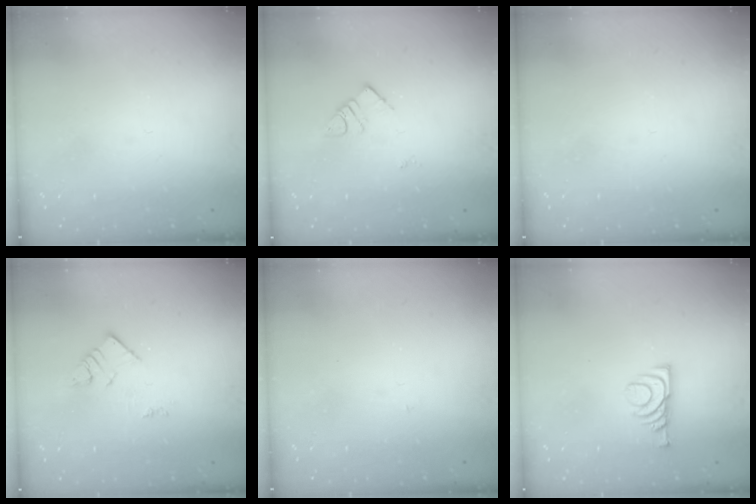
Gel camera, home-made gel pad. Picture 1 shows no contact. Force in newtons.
{"total": 5.8, "press": 5.8, "slide": 0.6}
{"total": 0.0}
{"total": 4.6, "press": 4.6, "slide": 0.3}
{"total": 2.7, "press": 2.7, "slide": 0.3}
{"total": 7.2, "press": 7.1, "slide": 1.1}